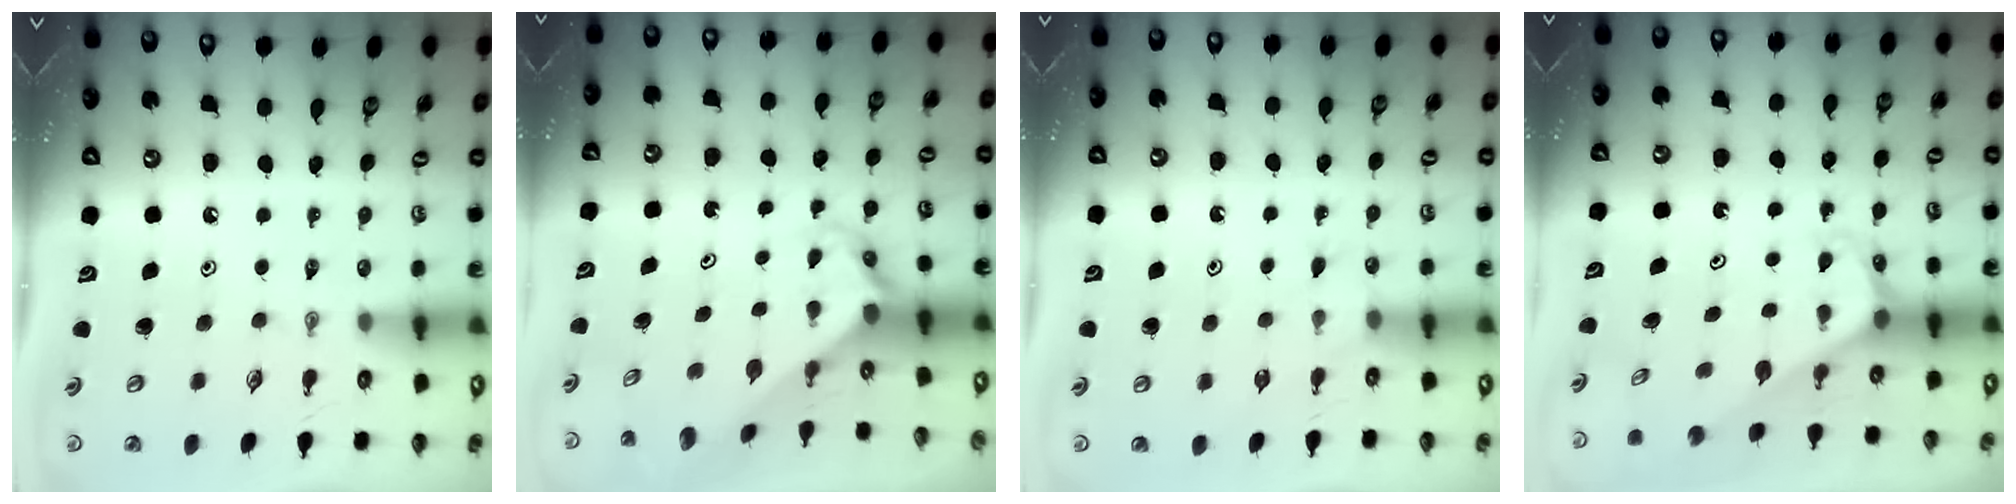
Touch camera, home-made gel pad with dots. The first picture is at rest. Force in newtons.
{"total": 3.5, "press": 3.5, "slide": 0.2}
{"total": 3.2, "press": 3.2, "slide": 0.3}
{"total": 2.4, "press": 2.4, "slide": 0.2}